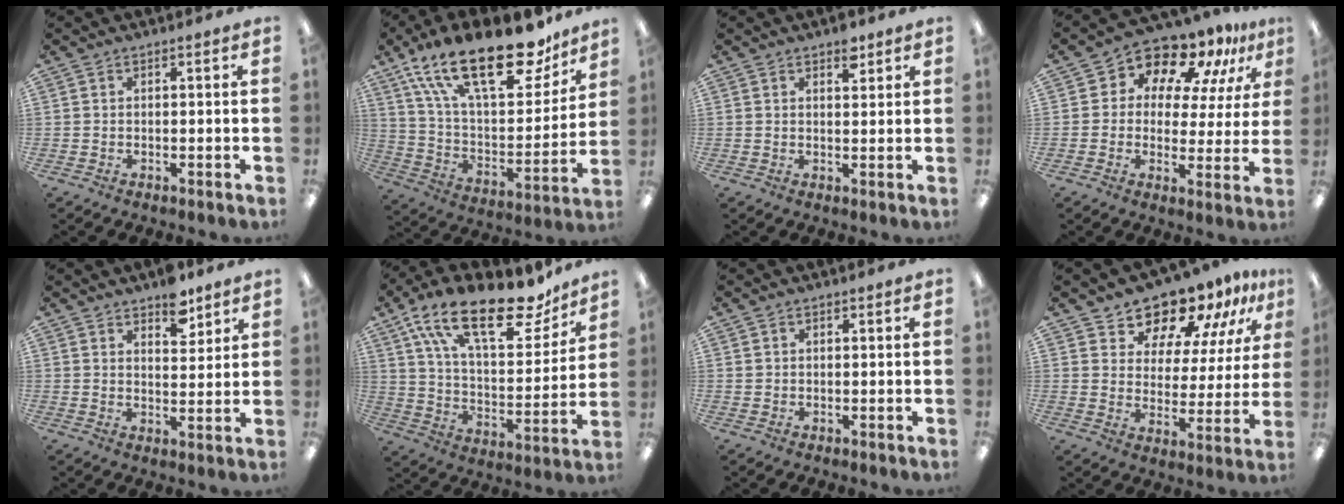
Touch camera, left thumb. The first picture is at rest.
{"total": 27.3, "force": [17.7, 11.2, 17.5], "torque": [-0.296, -0.100, 0.303]}
{"total": 3.8, "force": [2.6, 1.8, 2.0], "torque": [-0.012, -0.014, 0.039]}
{"total": 11.1, "force": [8.9, 5.7, 3.6], "torque": [-0.072, -0.076, 0.159]}
{"total": 7.2, "force": [5.4, 3.4, 3.4], "torque": [-0.023, -0.035, 0.089]}
{"total": 23.9, "force": [15.8, 9.4, 15.3], "torque": [-0.249, -0.090, 0.268]}
{"total": 0.9, "force": [0.4, 0.8, 0.0], "torque": [0.000, 0.005, 0.006]}
{"total": 14.3, "force": [12.9, 5.3, 3.4], "torque": [-0.064, -0.110, 0.231]}